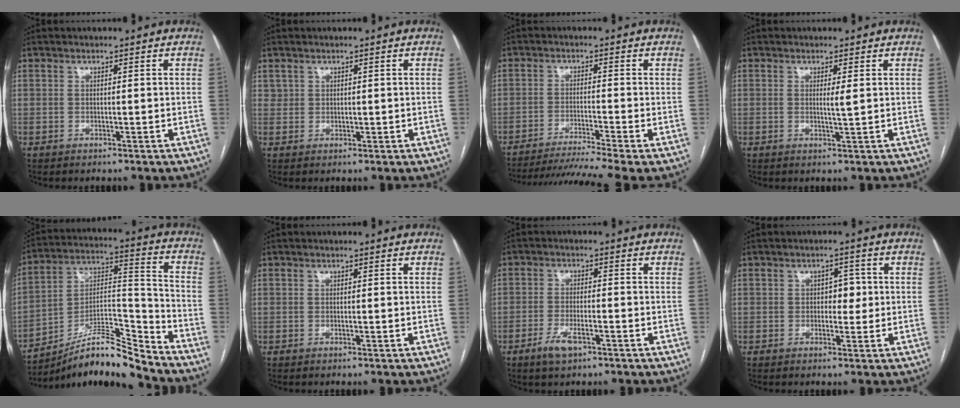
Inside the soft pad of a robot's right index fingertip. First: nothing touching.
{"total": 1.5, "force": [0.8, 1.2, 0.3], "torque": [0.001, 0.003, 0.015]}
{"total": 11.1, "force": [-9.2, -2.1, 5.9], "torque": [-0.087, -0.016, -0.147]}
{"total": 1.6, "force": [0.4, -0.2, 1.5], "torque": [-0.029, -0.003, 0.006]}
{"total": 13.5, "force": [-12.2, 0.1, 5.6], "torque": [-0.096, 0.047, -0.214]}
{"total": 0.0}
{"total": 4.0, "force": [-2.4, 1.3, 3.0], "torque": [-0.062, -0.002, -0.041]}
{"total": 2.8, "force": [0.1, 1.8, 2.2], "torque": [-0.022, 0.008, 0.002]}